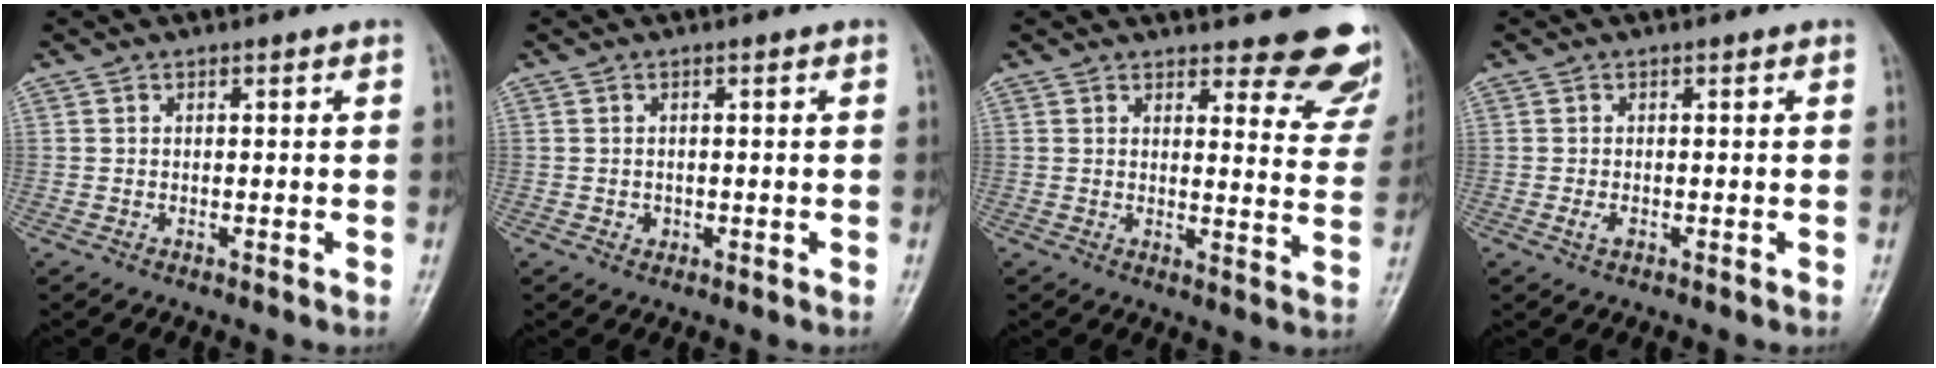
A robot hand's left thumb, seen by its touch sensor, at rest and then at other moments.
{"total": 1.3, "force": [-0.3, 1.2, 0.4], "torque": [0.002, 0.003, -0.002]}
{"total": 13.1, "force": [11.3, 4.1, 5.3], "torque": [-0.010, -0.084, 0.111]}
{"total": 1.8, "force": [-0.4, 1.1, 1.3], "torque": [-0.020, -0.001, -0.009]}